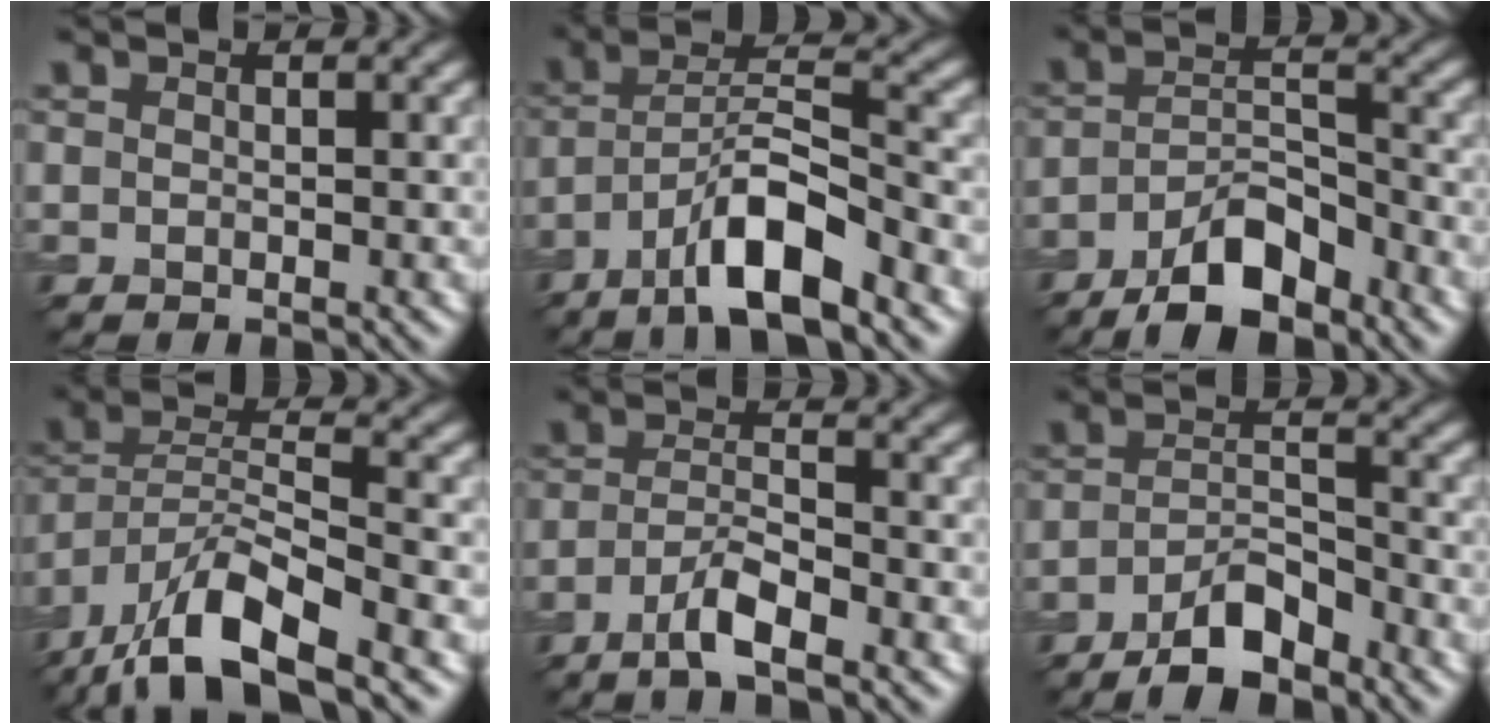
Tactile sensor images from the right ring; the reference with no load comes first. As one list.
[{"total": 8.0, "force": [-4.9, 1.9, 6.0], "torque": [-0.101, 0.018, -0.087]}, {"total": 6.8, "force": [-4.8, 2.4, 4.2], "torque": [-0.070, 0.005, -0.086]}, {"total": 11.9, "force": [-8.6, 3.5, 7.5], "torque": [-0.140, 0.003, -0.161]}, {"total": 3.8, "force": [-2.5, 0.7, 2.7], "torque": [-0.054, 0.008, -0.055]}, {"total": 5.3, "force": [-3.9, 1.6, 3.2], "torque": [-0.055, 0.002, -0.072]}]